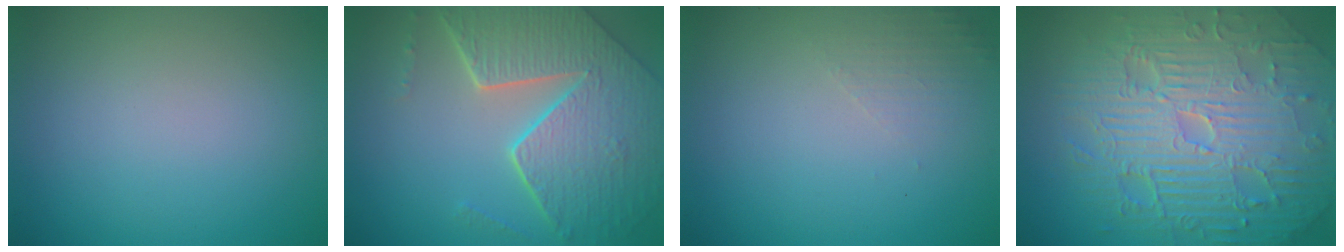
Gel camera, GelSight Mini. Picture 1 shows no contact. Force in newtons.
{"total": 8.1, "press": 5.7, "slide": 5.7}
{"total": 1.3, "press": 1.2, "slide": 0.4}
{"total": 11.6, "press": 7.5, "slide": 8.9}